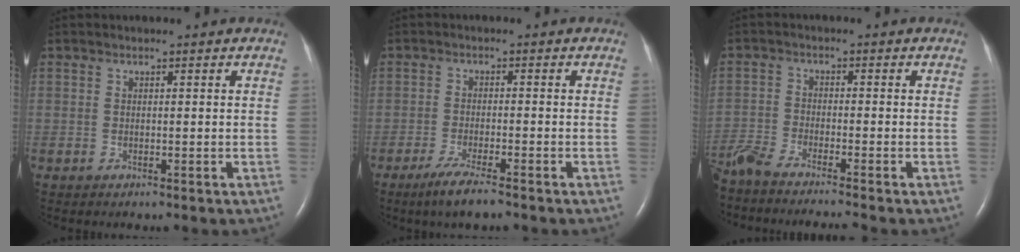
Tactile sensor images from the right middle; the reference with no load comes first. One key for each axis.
{"total": 5.0, "fx": -3.6, "fy": 0.1, "fz": 3.5, "tx": -0.071, "ty": -0.013, "tz": -0.065}
{"total": 9.9, "fx": -9.0, "fy": -0.6, "fz": 4.1, "tx": -0.072, "ty": -0.023, "tz": -0.154}